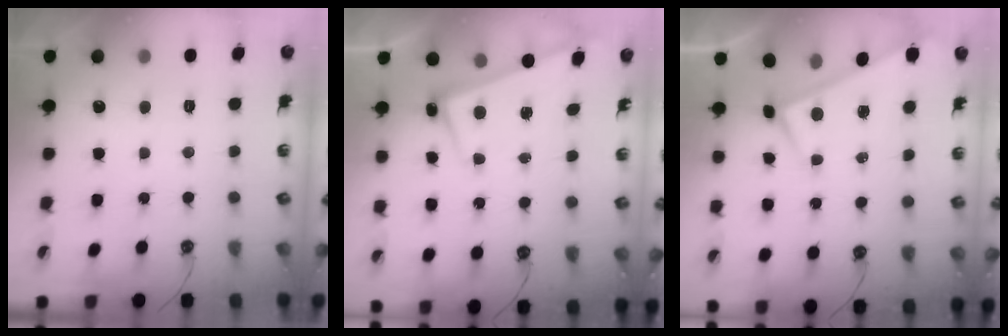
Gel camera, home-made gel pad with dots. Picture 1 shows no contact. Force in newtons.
{"total": 2.8, "press": 2.8, "slide": 0.4}
{"total": 0.0}